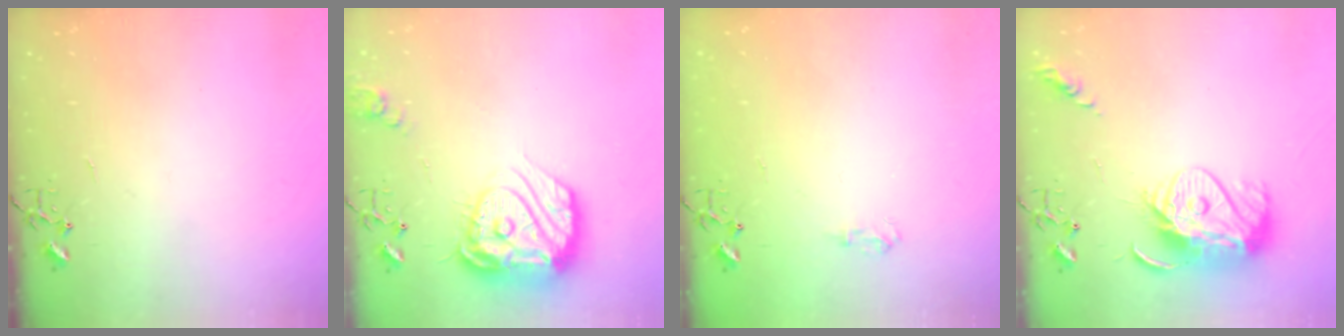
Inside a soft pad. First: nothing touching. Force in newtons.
{"total": 19.8, "press": 19.7, "slide": 2.0}
{"total": 5.7, "press": 5.7, "slide": 0.6}
{"total": 14.0, "press": 13.9, "slide": 1.4}